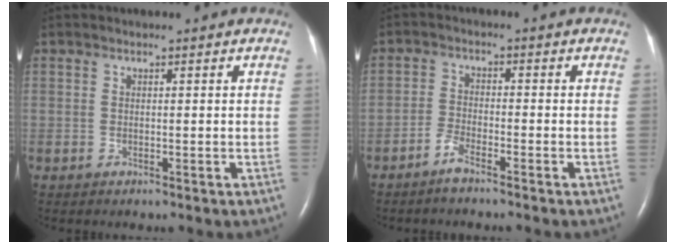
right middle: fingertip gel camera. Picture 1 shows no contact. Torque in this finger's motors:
{"motor_torque": [0.47, -0.50, 0.07, 0.02]}